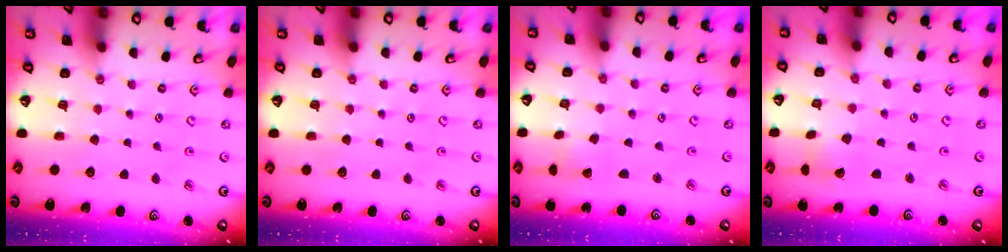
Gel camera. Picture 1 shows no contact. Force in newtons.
{"total": 0.0}
{"total": 0.9, "press": 0.9, "slide": 0.1}
{"total": 2.6, "press": 2.6, "slide": 0.3}